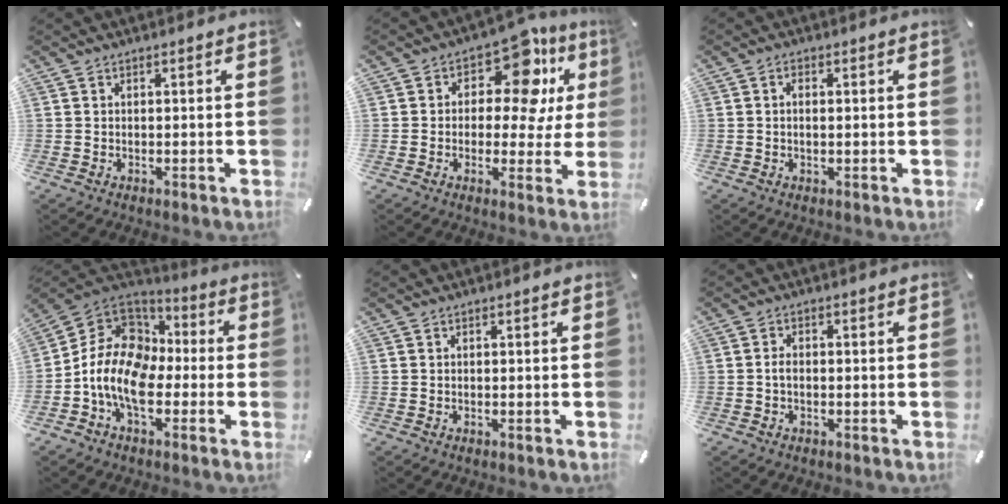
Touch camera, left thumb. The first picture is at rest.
{"total": 13.3, "force": [5.7, 7.1, 9.7], "torque": [-0.139, -0.037, 0.095]}
{"total": 1.5, "force": [0.1, 0.8, 1.2], "torque": [-0.026, 0.004, 0.000]}
{"total": 13.9, "force": [-5.1, 10.0, 8.2], "torque": [-0.187, 0.025, -0.097]}
{"total": 0.0}
{"total": 1.6, "force": [-0.5, 0.8, 1.3], "torque": [-0.033, -0.001, -0.011]}